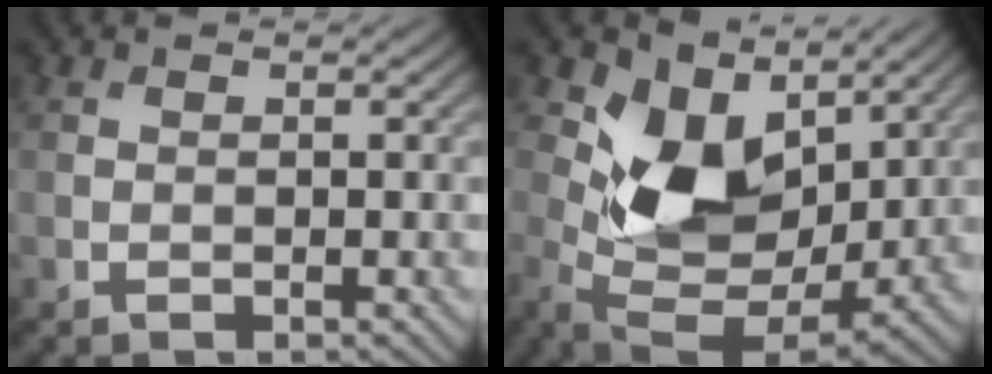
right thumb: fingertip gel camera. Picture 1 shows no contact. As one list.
[{"total": 11.0, "force": [3.2, 7.2, 7.6], "torque": [-0.165, -0.017, 0.060]}]